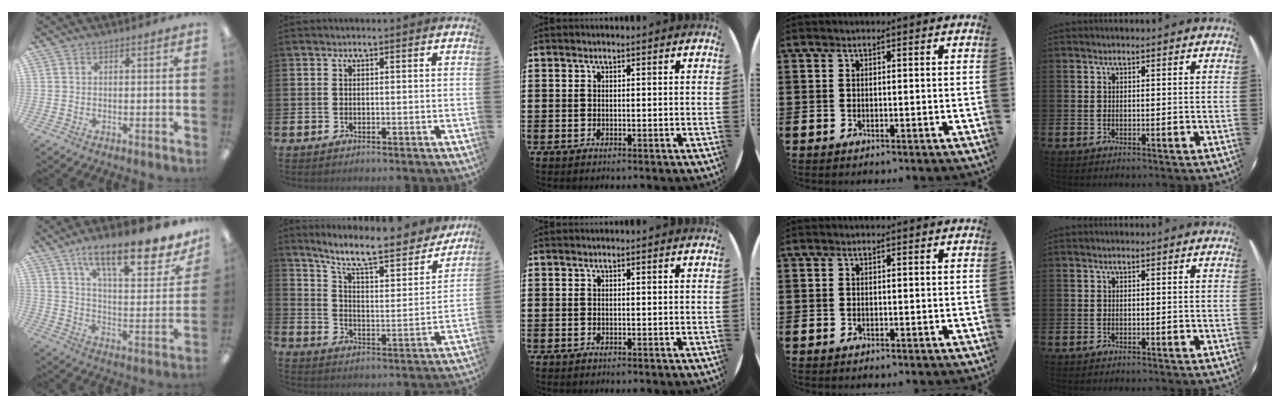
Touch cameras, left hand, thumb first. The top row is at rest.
{"thumb": {"total": 18.7, "force": [13.3, 5.8, 11.8], "torque": [-0.177, -0.088, 0.218]}, "index": {"total": 10.2, "force": [8.9, 2.0, 4.5], "torque": [-0.109, -0.065, 0.145]}}